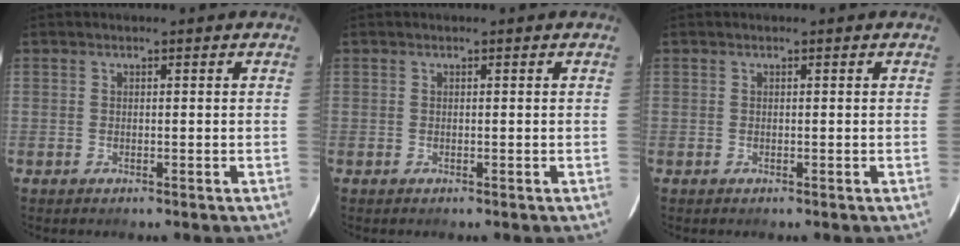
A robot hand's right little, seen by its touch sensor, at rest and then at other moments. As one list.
[{"total": 0.0}, {"total": 0.0}]